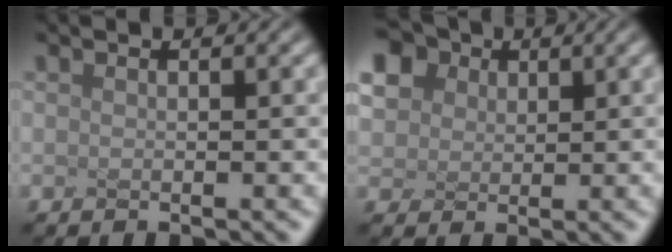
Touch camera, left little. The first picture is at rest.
{"total": 5.4, "force": [2.8, 4.2, 2.0], "torque": [-0.108, 0.021, 0.084]}